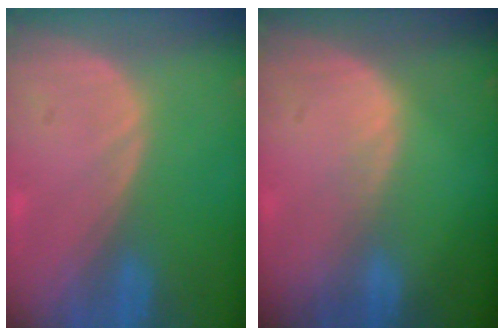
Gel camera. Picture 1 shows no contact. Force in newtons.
{"total": 0.9, "press": 0.9, "slide": 0.1}